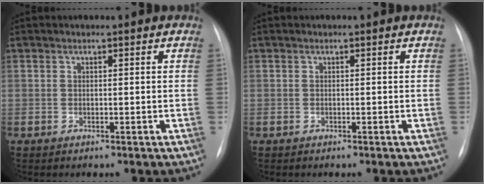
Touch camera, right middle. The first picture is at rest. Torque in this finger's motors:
{"motor_torque": [-0.14, -0.10, -0.02, 0.01]}